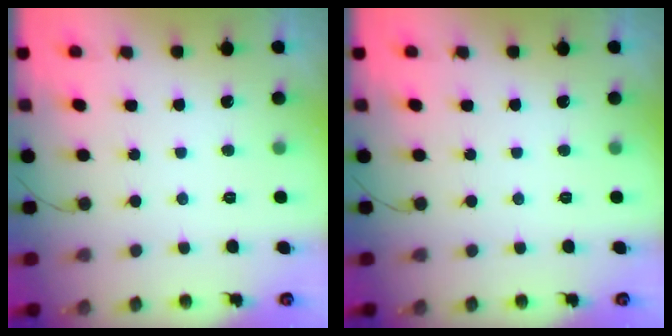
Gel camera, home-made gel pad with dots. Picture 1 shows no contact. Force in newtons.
{"total": 0.0}